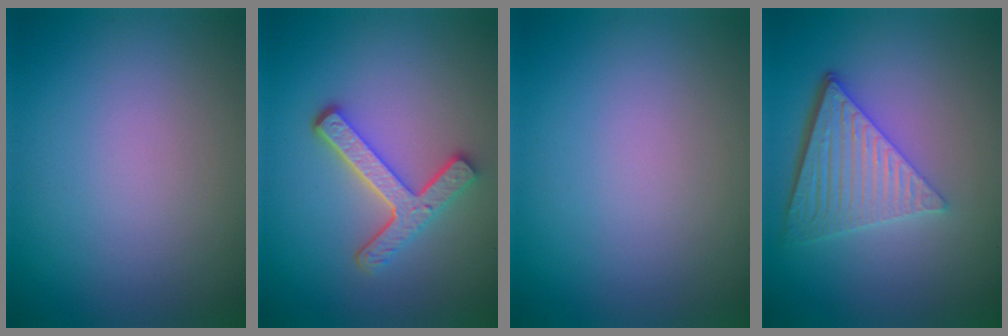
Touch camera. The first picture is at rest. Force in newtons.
{"total": 4.5, "press": 3.4, "slide": 2.9}
{"total": 0.0}
{"total": 6.2, "press": 4.4, "slide": 4.4}